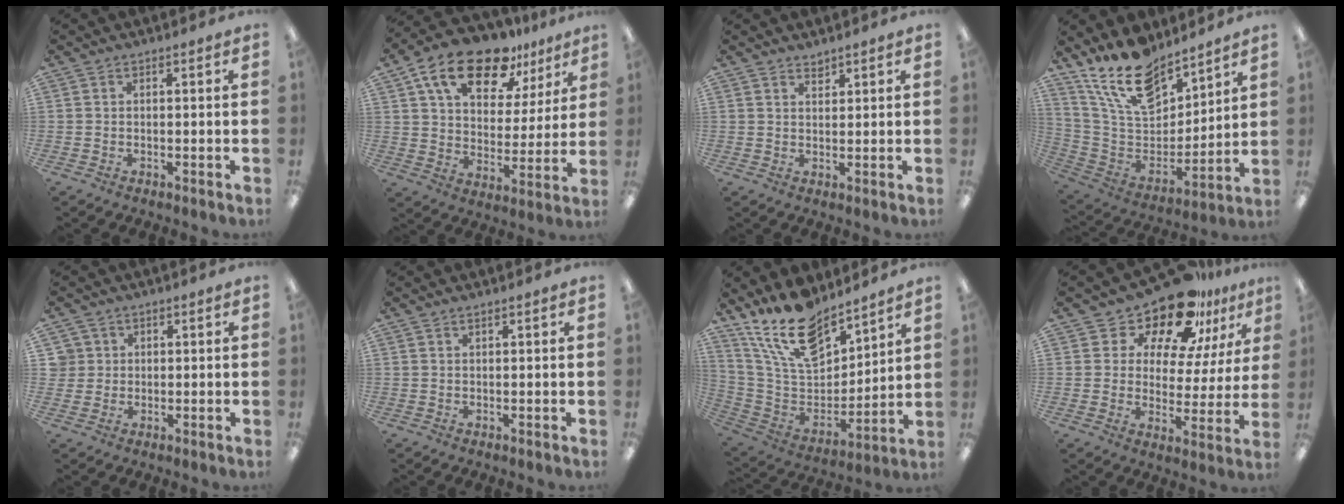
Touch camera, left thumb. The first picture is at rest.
{"total": 17.5, "force": [12.0, 8.8, 9.3], "torque": [-0.157, -0.062, 0.212]}
{"total": 1.8, "force": [1.7, 0.4, 0.1], "torque": [0.004, -0.008, 0.031]}
{"total": 18.6, "force": [14.1, 8.4, 8.7], "torque": [-0.180, -0.080, 0.258]}
{"total": 4.0, "force": [1.1, 3.8, 0.3], "torque": [-0.012, 0.005, 0.021]}
{"total": 0.6, "force": [0.5, 0.1, 0.3], "torque": [-0.007, 0.001, 0.009]}
{"total": 19.3, "force": [14.6, 8.6, 9.3], "torque": [-0.182, -0.088, 0.264]}
{"total": 16.9, "force": [14.0, 6.5, 6.9], "torque": [-0.126, -0.106, 0.243]}